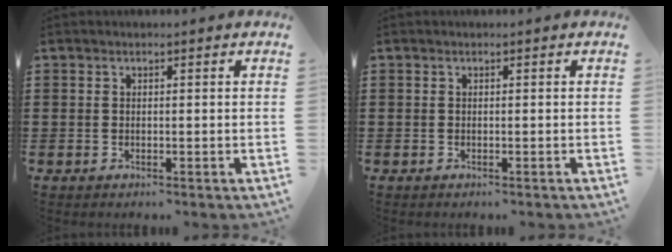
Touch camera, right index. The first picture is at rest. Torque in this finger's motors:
{"motor_torque": [0.35, 0.40, 0.01, 0.01]}